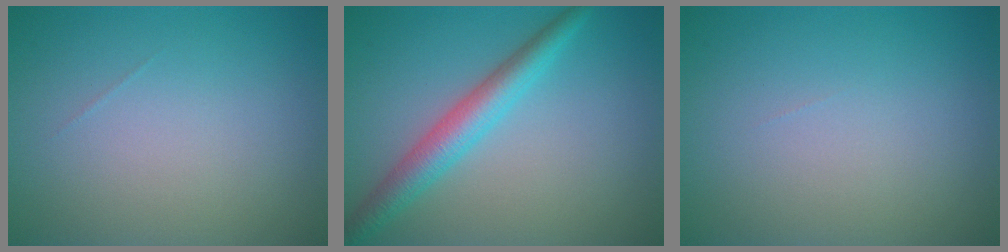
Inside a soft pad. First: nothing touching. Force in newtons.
{"total": 3.9, "press": 3.9, "slide": 0.0}
{"total": 0.0}